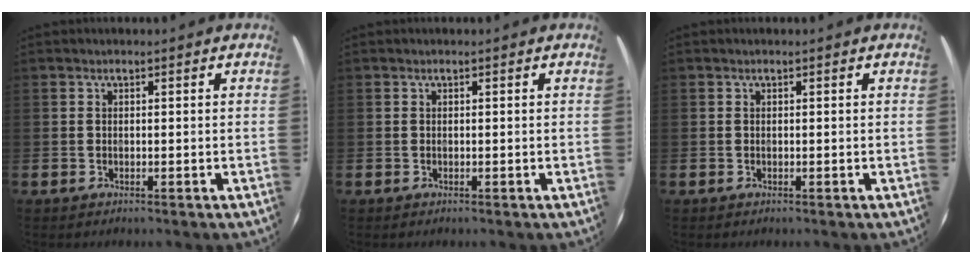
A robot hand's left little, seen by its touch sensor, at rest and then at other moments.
{"total": 0.0}
{"total": 0.0}